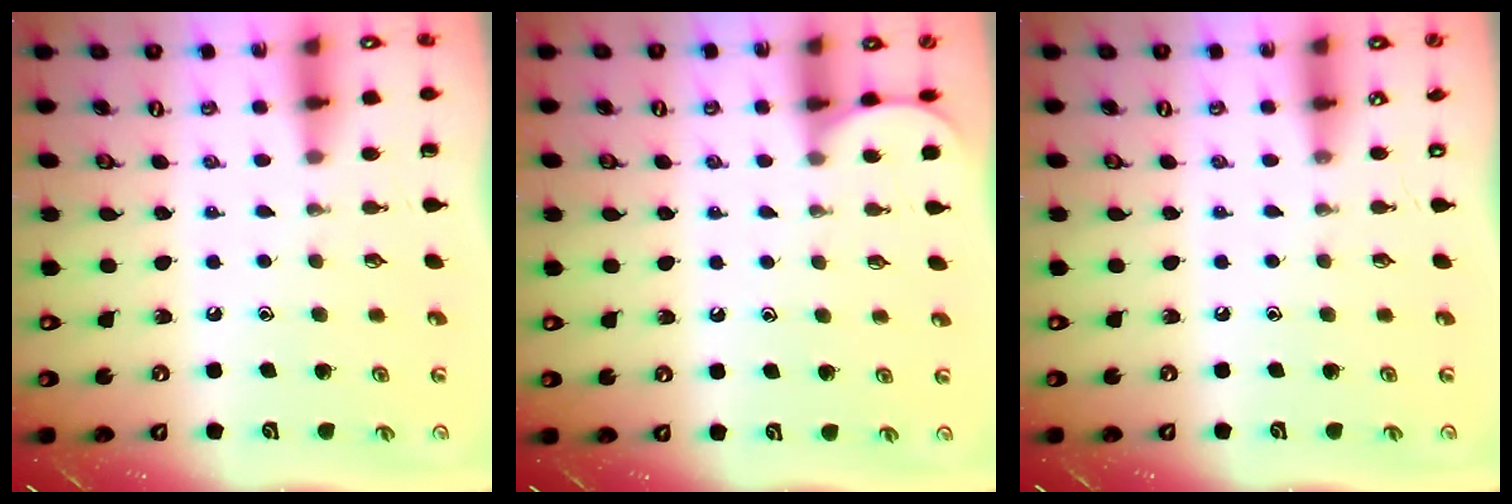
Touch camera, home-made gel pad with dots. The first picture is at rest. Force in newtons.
{"total": 0.9, "press": 0.9, "slide": 0.2}
{"total": 0.0}